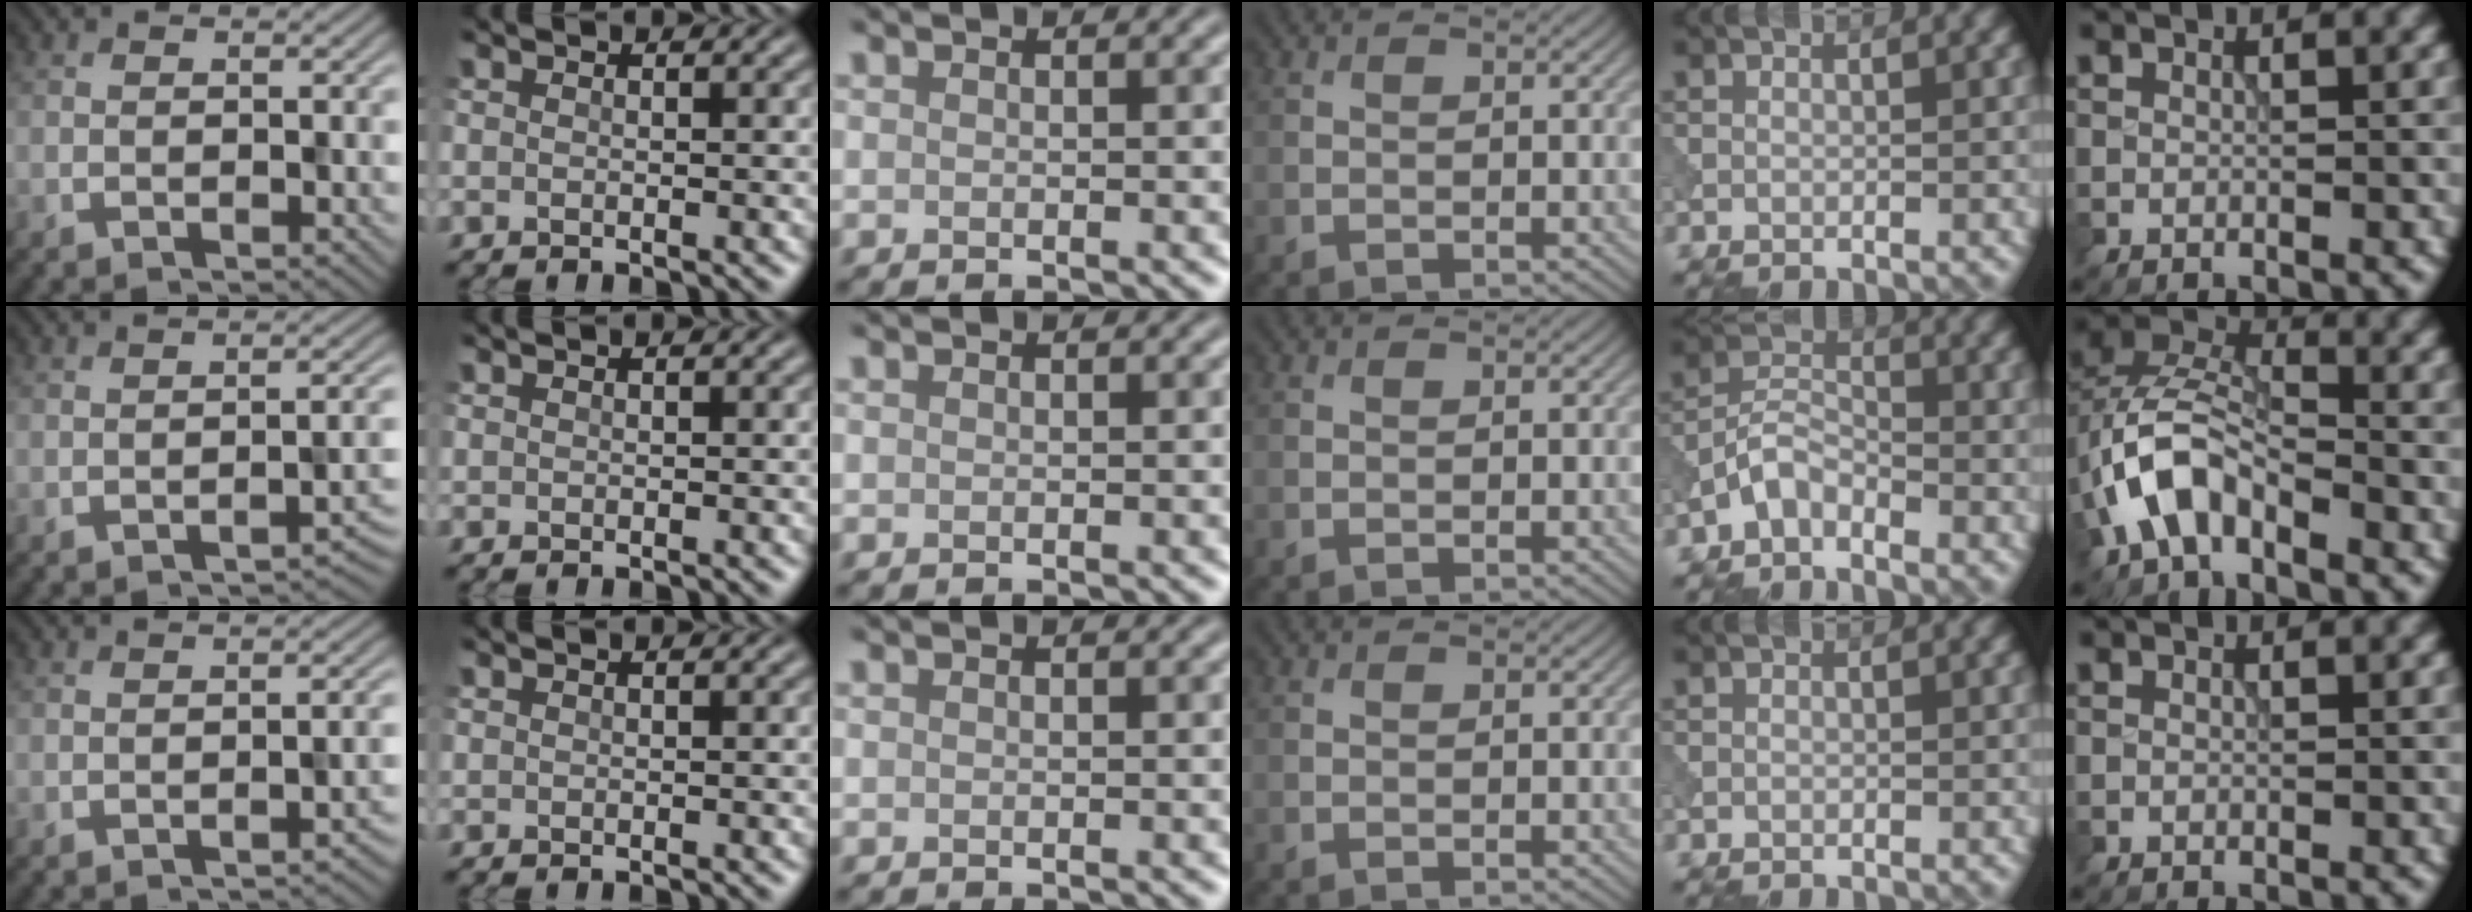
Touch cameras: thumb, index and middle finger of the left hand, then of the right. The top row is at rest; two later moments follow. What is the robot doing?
{"motion": "dispense", "object": "syringe"}